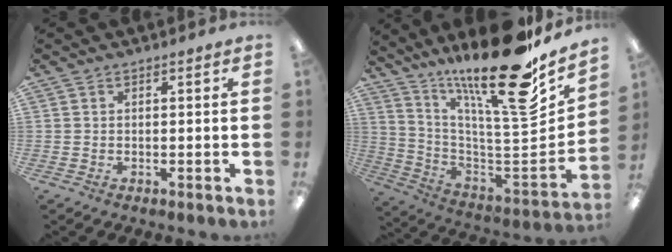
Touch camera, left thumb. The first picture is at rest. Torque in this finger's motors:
{"motor_torque": [1.75, 0.06, 1.37, -1.44, 0.24]}